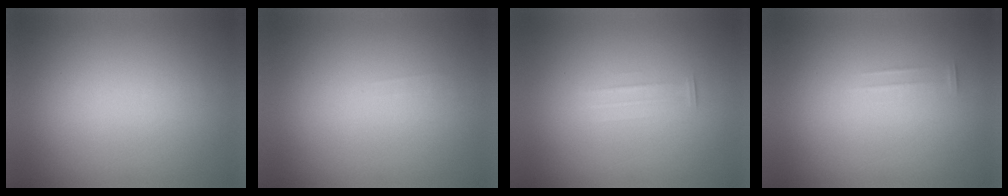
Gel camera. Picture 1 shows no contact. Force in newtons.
{"total": 1.0}
{"total": 1.7}
{"total": 1.6}